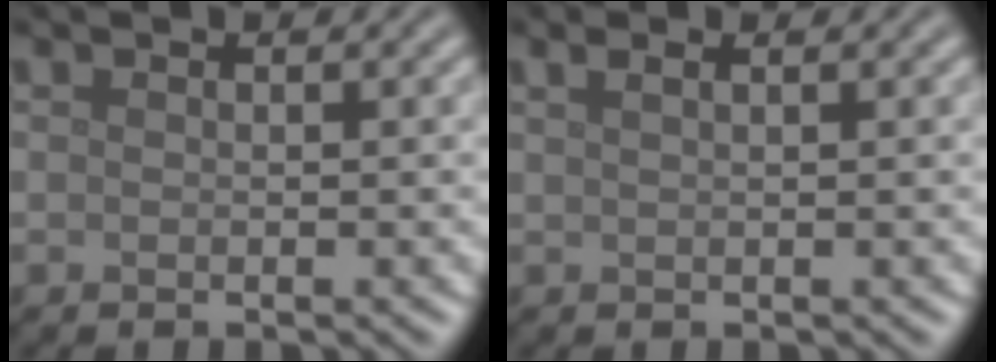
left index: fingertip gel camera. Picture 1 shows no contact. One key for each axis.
{"total": 2.1, "fx": 1.3, "fy": 0.9, "fz": 1.4, "tx": -0.011, "ty": 0.001, "tz": 0.000}